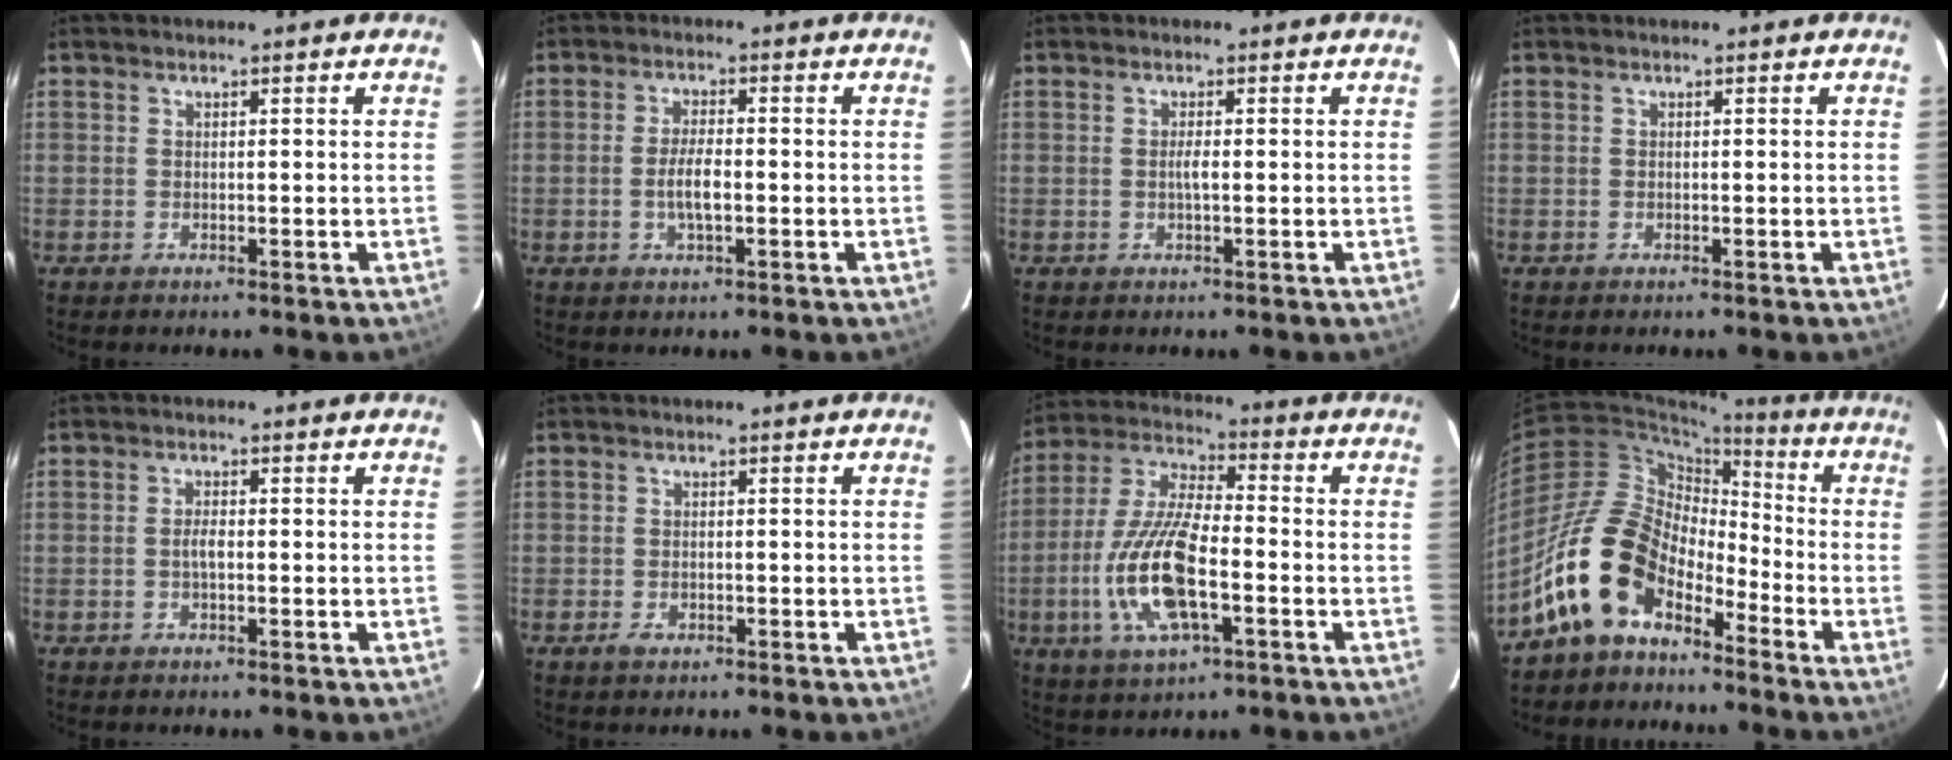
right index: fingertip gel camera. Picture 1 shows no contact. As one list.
[{"total": 4.3, "force": [-1.0, 1.2, 4.0], "torque": [-0.077, -0.002, -0.017]}, {"total": 1.3, "force": [-0.1, 0.1, 1.3], "torque": [-0.026, 0.000, -0.003]}, {"total": 0.0}, {"total": 1.7, "force": [-0.4, 0.6, 1.6], "torque": [-0.031, 0.002, -0.008]}, {"total": 1.7, "force": [-0.9, 1.1, 0.9], "torque": [-0.017, -0.001, -0.014]}, {"total": 16.2, "force": [-4.5, 5.7, 14.5], "torque": [-0.307, -0.007, -0.087]}, {"total": 14.5, "force": [-9.1, 7.9, 8.1], "torque": [-0.145, 0.018, -0.178]}]